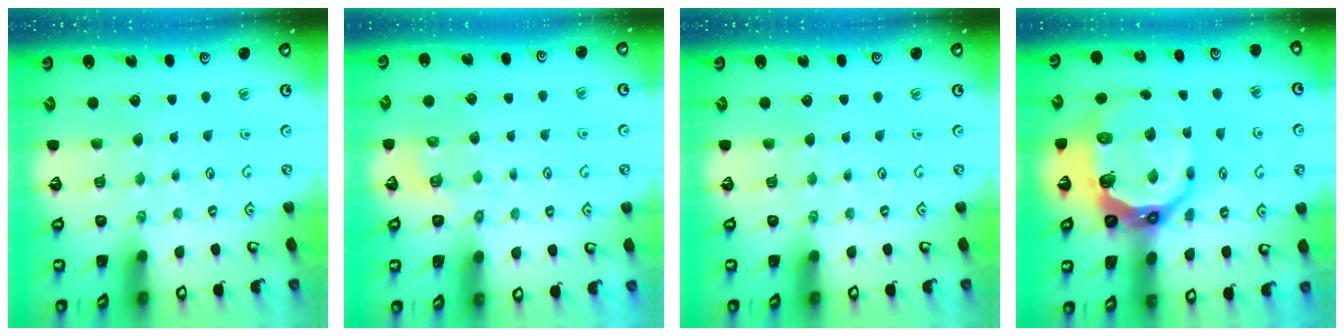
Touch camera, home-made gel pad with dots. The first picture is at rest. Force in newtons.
{"total": 2.3, "press": 1.7, "slide": 1.6}
{"total": 0.0}
{"total": 15.7, "press": 14.8, "slide": 5.3}